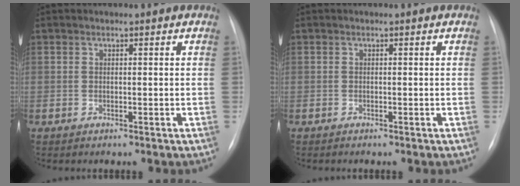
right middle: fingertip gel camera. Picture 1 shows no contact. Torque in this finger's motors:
{"motor_torque": [0.68, -0.70, 0.05, 0.02]}